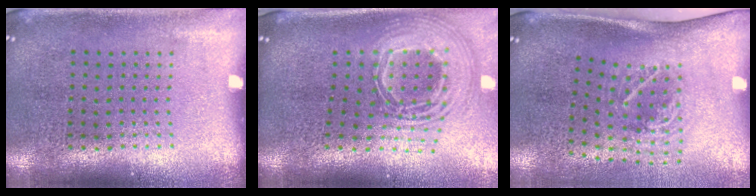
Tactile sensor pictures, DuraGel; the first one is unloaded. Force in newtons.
{"total": 2.7, "press": 1.9, "slide": 2.0}
{"total": 2.0, "press": 1.3, "slide": 1.5}